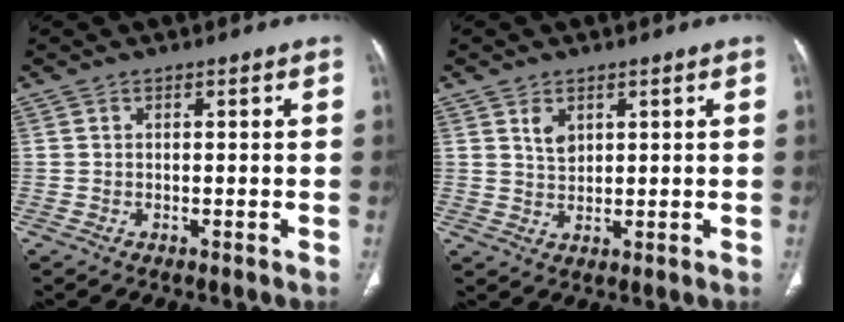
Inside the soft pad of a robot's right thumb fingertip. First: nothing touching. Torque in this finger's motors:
{"motor_torque": [0.21, 0.59, 0.37, 0.17, 0.00]}